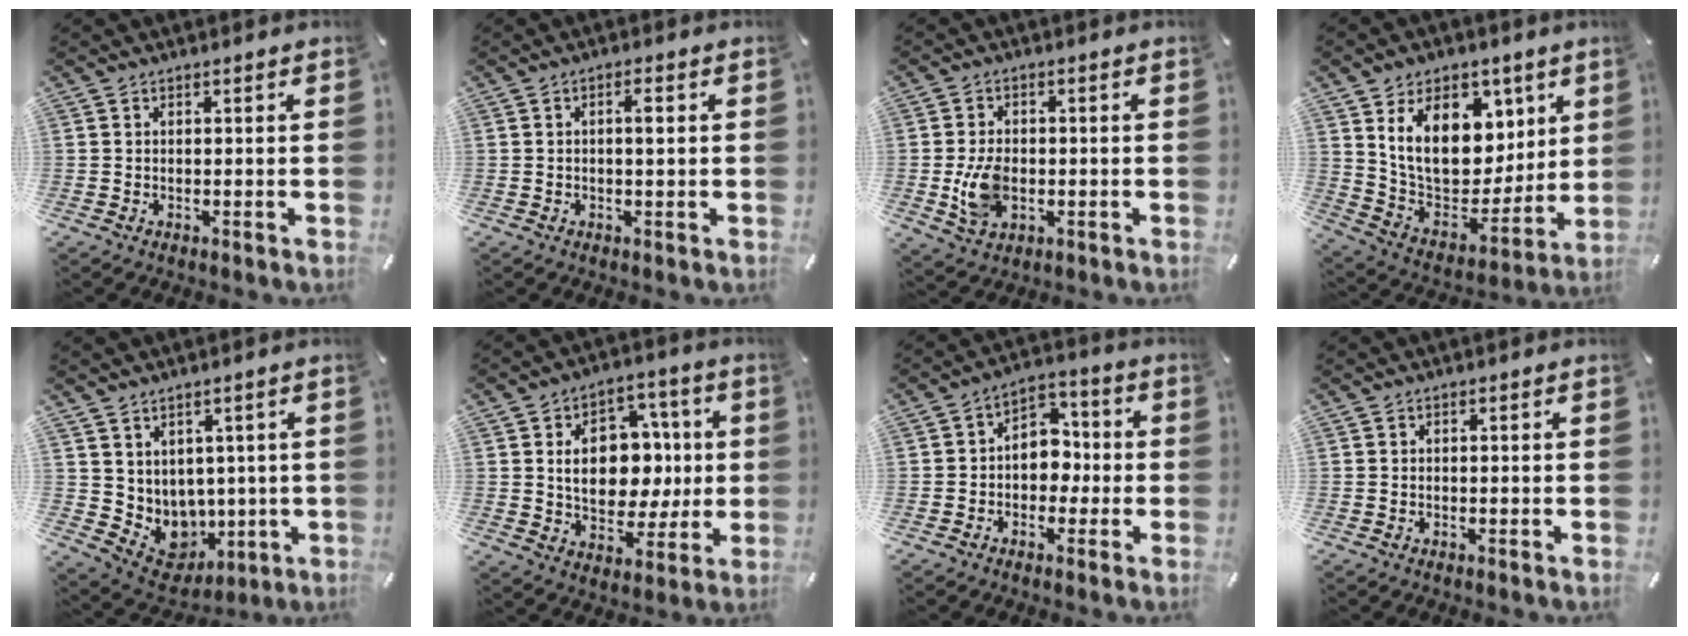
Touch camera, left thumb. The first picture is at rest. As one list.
[{"total": 2.6, "force": [0.3, 0.7, 2.5], "torque": [-0.050, 0.003, 0.003]}, {"total": 8.2, "force": [-1.1, 5.8, 5.7], "torque": [-0.112, -0.003, -0.022]}, {"total": 18.2, "force": [7.3, 13.0, 10.4], "torque": [-0.174, -0.045, 0.138]}, {"total": 7.5, "force": [3.1, 6.7, 1.0], "torque": [-0.033, -0.040, 0.074]}, {"total": 14.1, "force": [1.3, 11.0, 8.7], "torque": [-0.132, 0.005, 0.030]}, {"total": 6.9, "force": [-1.4, 5.8, 3.4], "torque": [-0.052, 0.012, -0.029]}, {"total": 0.0}]